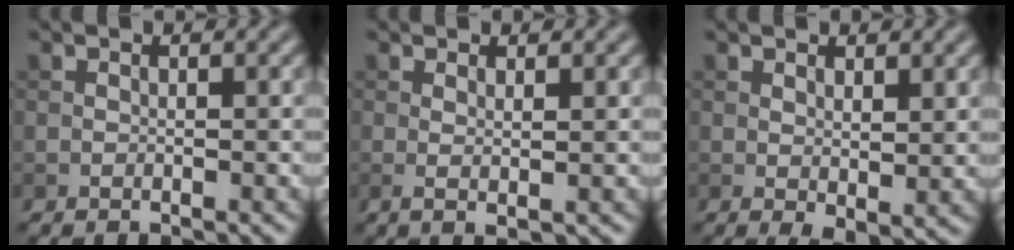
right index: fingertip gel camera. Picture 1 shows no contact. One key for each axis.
{"total": 1.5, "fx": 0.4, "fy": 0.2, "fz": 1.4, "tx": -0.024, "ty": -0.001, "tz": 0.005}
{"total": 2.1, "fx": 0.7, "fy": 0.7, "fz": 1.9, "tx": -0.031, "ty": -0.010, "tz": 0.018}